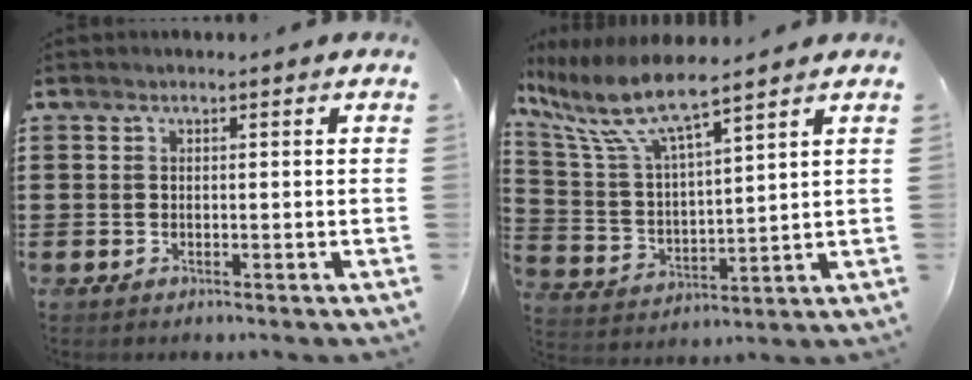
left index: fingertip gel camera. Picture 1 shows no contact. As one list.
[{"total": 8.8, "force": [7.1, 1.1, 5.1], "torque": [-0.136, -0.038, 0.117]}]